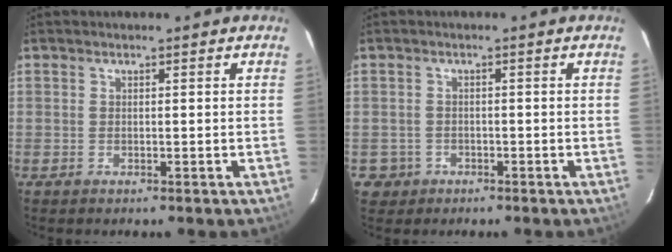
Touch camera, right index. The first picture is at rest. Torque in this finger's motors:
{"motor_torque": [-0.38, -0.03, -1.05, -0.21]}